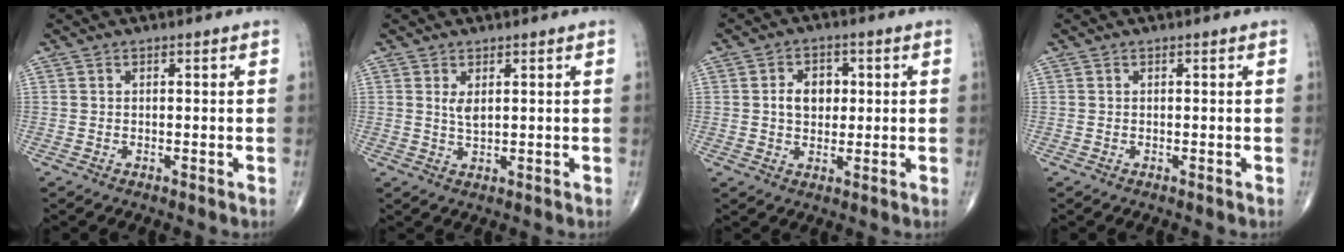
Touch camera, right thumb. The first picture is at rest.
{"total": 2.2, "force": [0.9, 0.8, 1.8], "torque": [-0.033, -0.010, 0.020]}
{"total": 6.0, "force": [0.7, 4.4, 4.0], "torque": [-0.043, 0.003, 0.009]}
{"total": 0.0}